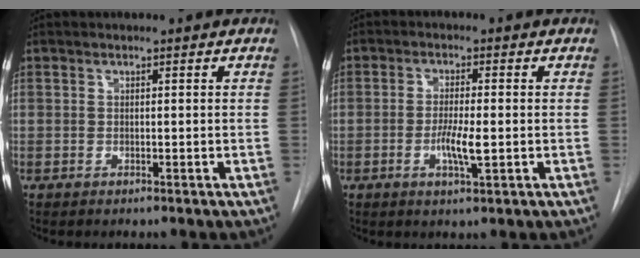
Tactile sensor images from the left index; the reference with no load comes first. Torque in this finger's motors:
{"motor_torque": [0.89, 0.19, 0.14, 0.04]}